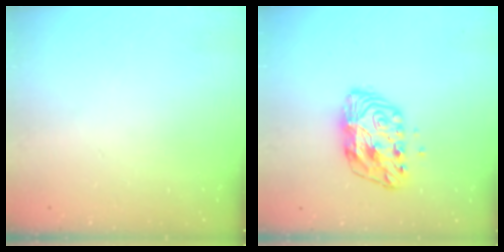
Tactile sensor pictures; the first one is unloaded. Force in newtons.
{"total": 9.7, "press": 9.7, "slide": 0.9}